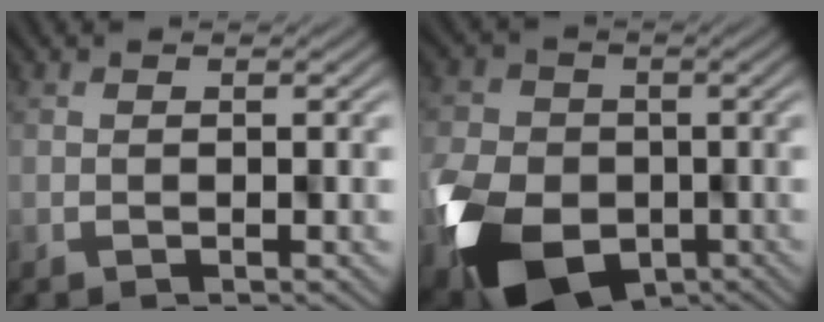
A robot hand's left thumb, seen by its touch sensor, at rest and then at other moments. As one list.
[{"total": 11.7, "force": [-4.2, 8.6, 6.7], "torque": [-0.161, -0.043, -0.072]}]